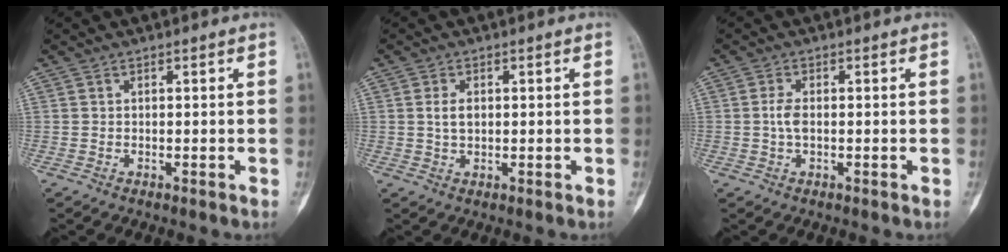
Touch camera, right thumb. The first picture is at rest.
{"total": 2.7, "force": [0.4, 1.7, 2.1], "torque": [-0.035, -0.001, 0.009]}
{"total": 2.6, "force": [-0.1, 1.3, 2.2], "torque": [-0.052, 0.003, -0.005]}